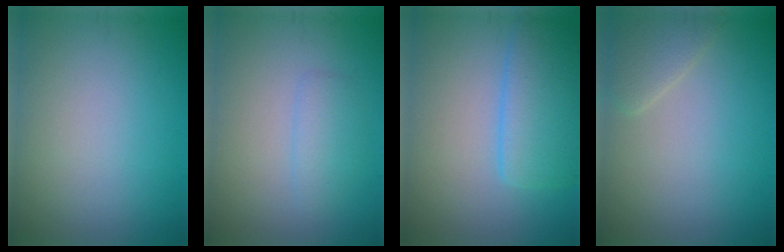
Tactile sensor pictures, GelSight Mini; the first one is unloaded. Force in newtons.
{"total": 1.7, "press": 1.7, "slide": 0.0}
{"total": 4.9, "press": 4.9, "slide": 0.3}
{"total": 1.7, "press": 1.7, "slide": 0.2}